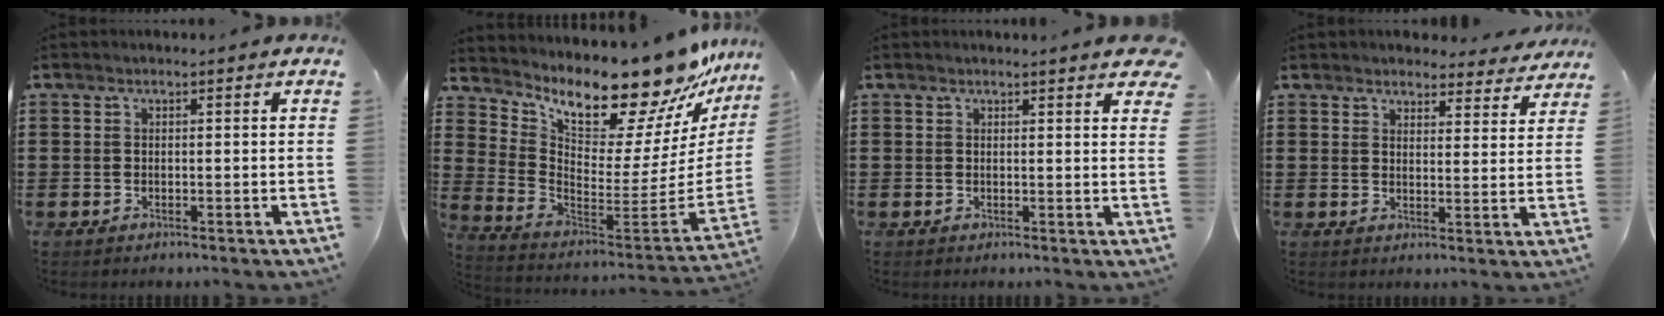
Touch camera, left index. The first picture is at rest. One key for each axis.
{"total": 15.0, "fx": 12.6, "fy": 4.0, "fz": 7.0, "tx": -0.127, "ty": -0.106, "tz": 0.211}
{"total": 2.2, "fx": 1.8, "fy": 0.2, "fz": 1.2, "tx": -0.021, "ty": 0.000, "tz": 0.032}
{"total": 4.0, "fx": 3.9, "fy": 1.0, "fz": 0.3, "tx": -0.013, "ty": -0.016, "tz": 0.069}